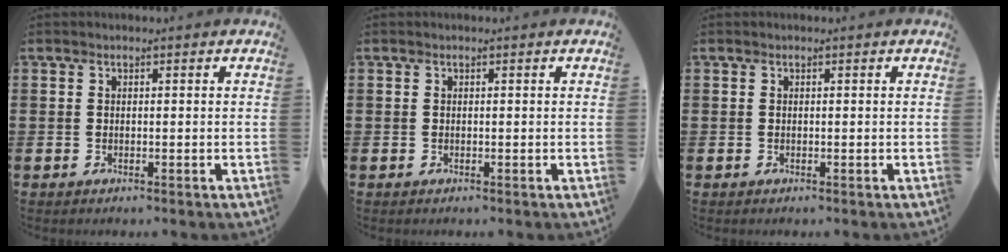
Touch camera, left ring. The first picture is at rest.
{"total": 0.0}
{"total": 0.0}